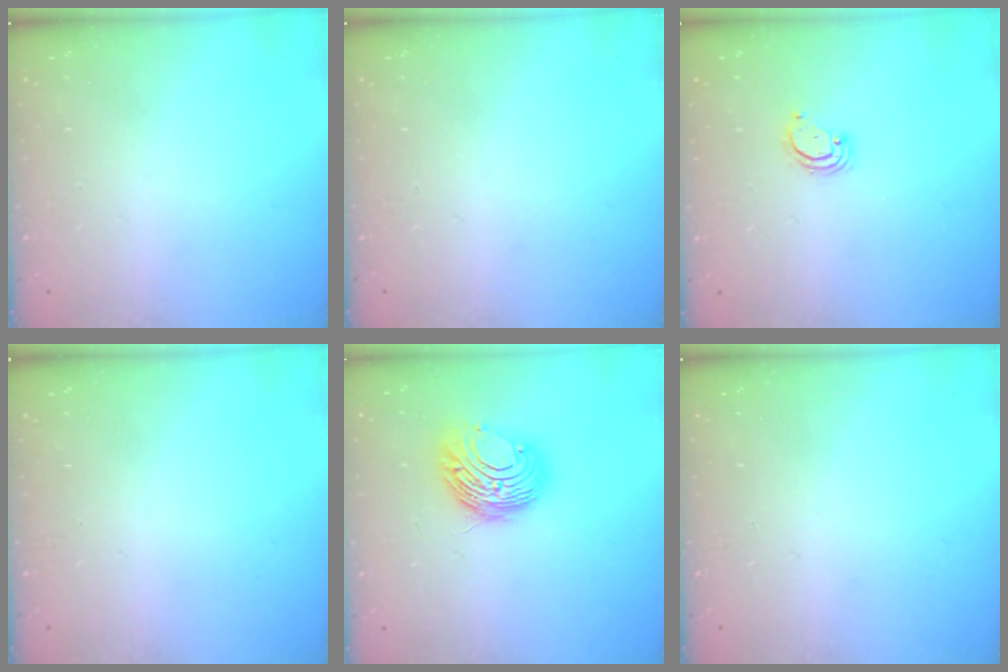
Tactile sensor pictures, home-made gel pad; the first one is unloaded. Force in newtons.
{"total": 0.0}
{"total": 2.6, "press": 2.6, "slide": 0.1}
{"total": 0.0}
{"total": 10.6, "press": 10.6, "slide": 0.5}
{"total": 0.0}